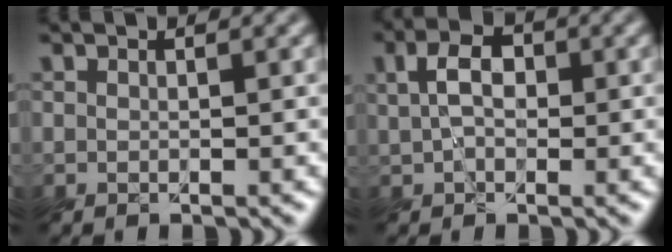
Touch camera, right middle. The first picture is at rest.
{"total": 3.9, "force": [0.3, 2.6, 2.8], "torque": [-0.055, 0.009, -0.006]}